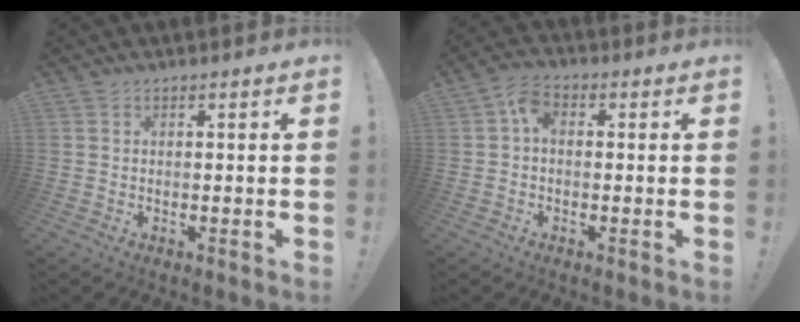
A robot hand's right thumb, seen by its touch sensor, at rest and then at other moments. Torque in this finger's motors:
{"motor_torque": [0.14, 0.11, 0.69, -0.17, 0.02]}